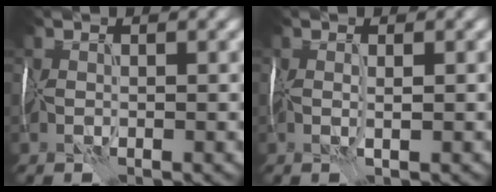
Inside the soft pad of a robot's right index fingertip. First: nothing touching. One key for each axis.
{"total": 1.3, "fx": 0.1, "fy": 0.1, "fz": 1.3, "tx": -0.023, "ty": -0.002, "tz": 0.001}